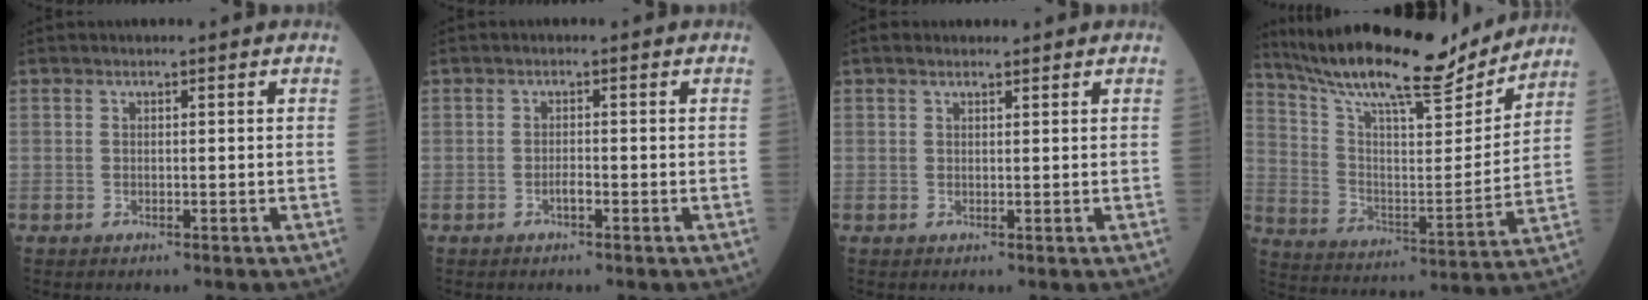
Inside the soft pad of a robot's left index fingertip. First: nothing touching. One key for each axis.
{"total": 1.0, "fx": -0.6, "fy": 0.1, "fz": 0.8, "tx": -0.015, "ty": 0.002, "tz": -0.011}
{"total": 1.3, "fx": 1.1, "fy": 0.5, "fz": 0.5, "tx": -0.016, "ty": 0.013, "tz": 0.019}
{"total": 20.9, "fx": 18.6, "fy": 2.6, "fz": 9.1, "tx": -0.168, "ty": -0.008, "tz": 0.299}